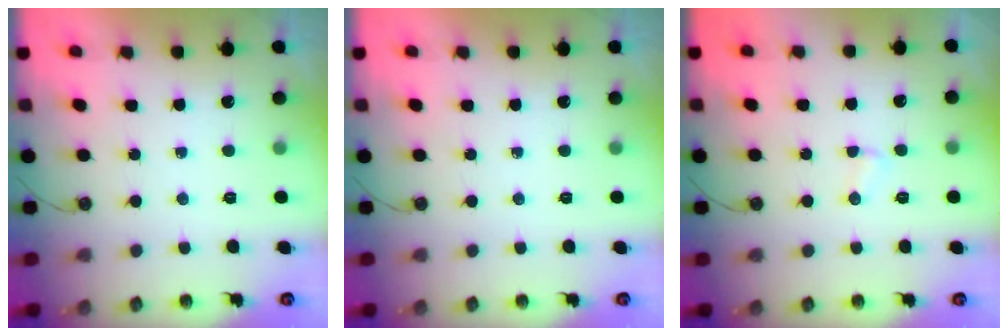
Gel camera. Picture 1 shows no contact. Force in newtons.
{"total": 0.0}
{"total": 2.8, "press": 2.8, "slide": 0.3}